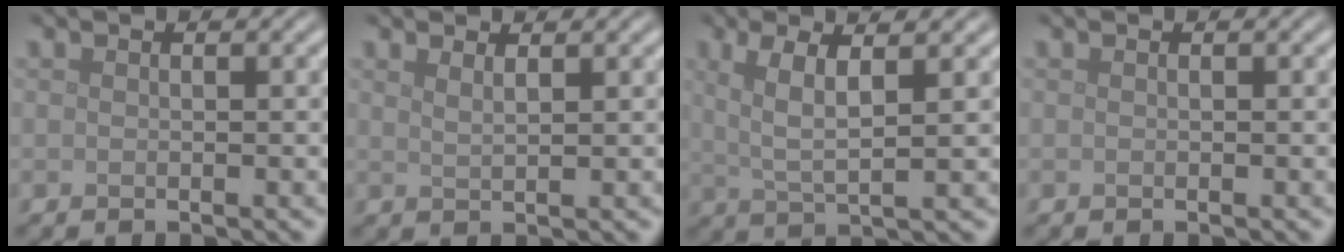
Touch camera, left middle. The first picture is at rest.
{"total": 1.5, "force": [1.1, 0.5, 0.9], "torque": [-0.009, 0.002, 0.011]}
{"total": 4.3, "force": [1.5, 1.0, 4.0], "torque": [-0.080, 0.000, 0.031]}
{"total": 0.0}